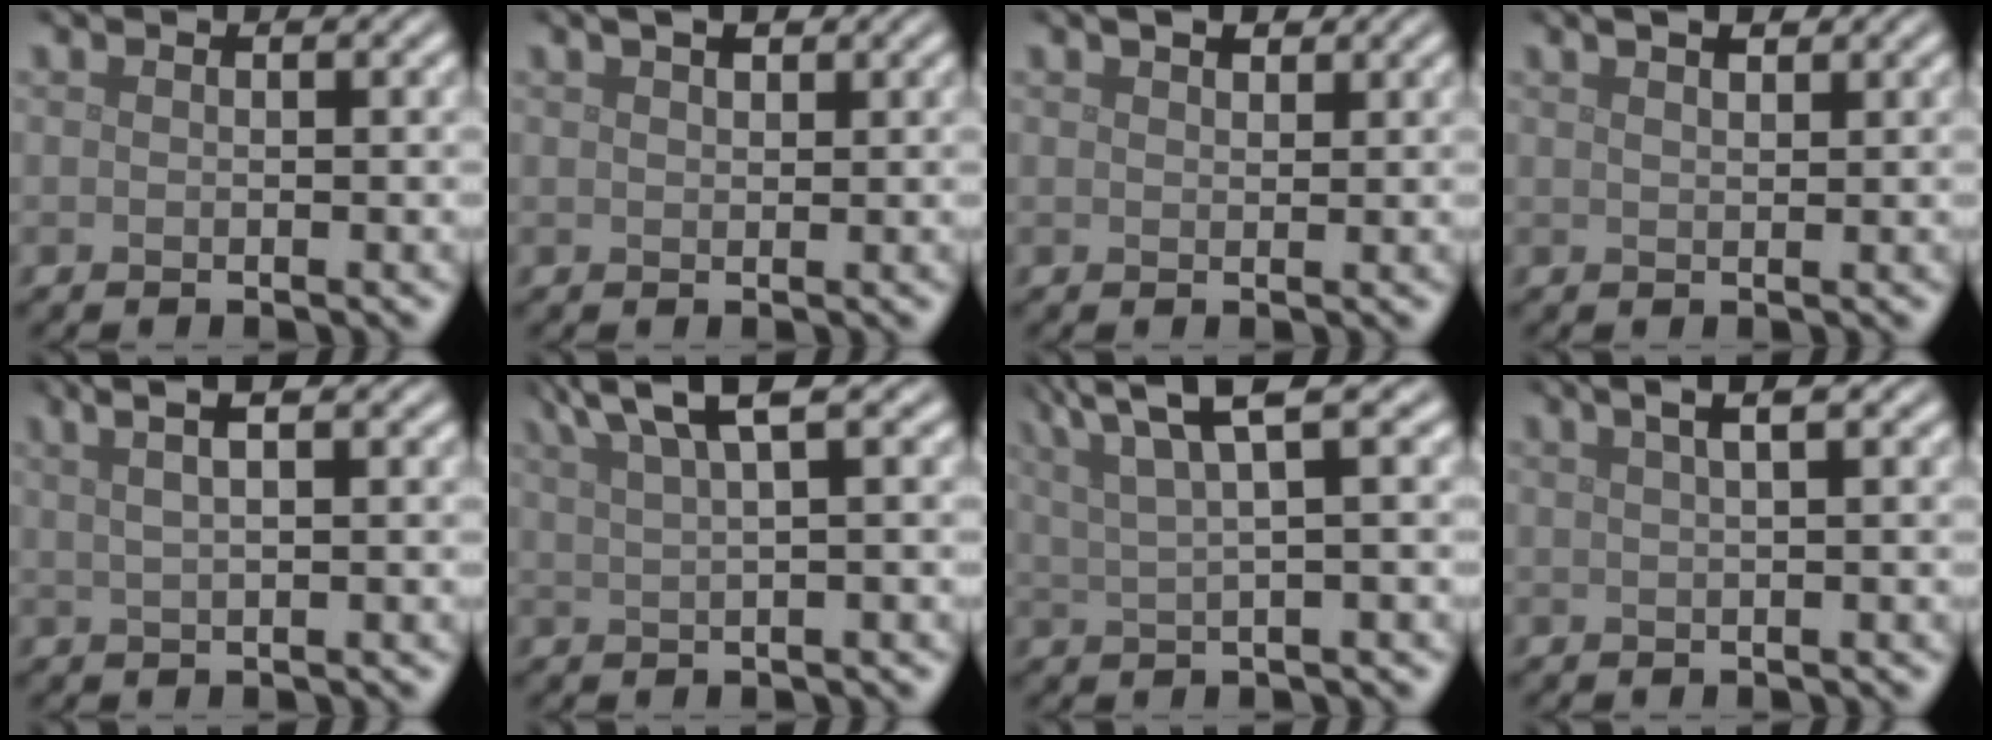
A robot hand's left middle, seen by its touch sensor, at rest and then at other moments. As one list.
[{"total": 2.1, "force": [1.4, 0.9, 1.2], "torque": [-0.014, 0.001, 0.021]}, {"total": 1.7, "force": [1.2, 0.8, 0.9], "torque": [-0.013, 0.004, 0.022]}, {"total": 2.9, "force": [2.0, 1.1, 1.7], "torque": [-0.017, 0.010, 0.015]}, {"total": 4.4, "force": [2.5, 1.5, 3.3], "torque": [-0.041, 0.013, 0.020]}, {"total": 5.5, "force": [3.5, 1.1, 4.1], "torque": [-0.056, 0.020, 0.055]}, {"total": 6.4, "force": [3.6, 1.3, 5.1], "torque": [-0.078, 0.020, 0.063]}, {"total": 3.7, "force": [1.9, 1.3, 2.9], "torque": [-0.020, 0.011, 0.009]}]